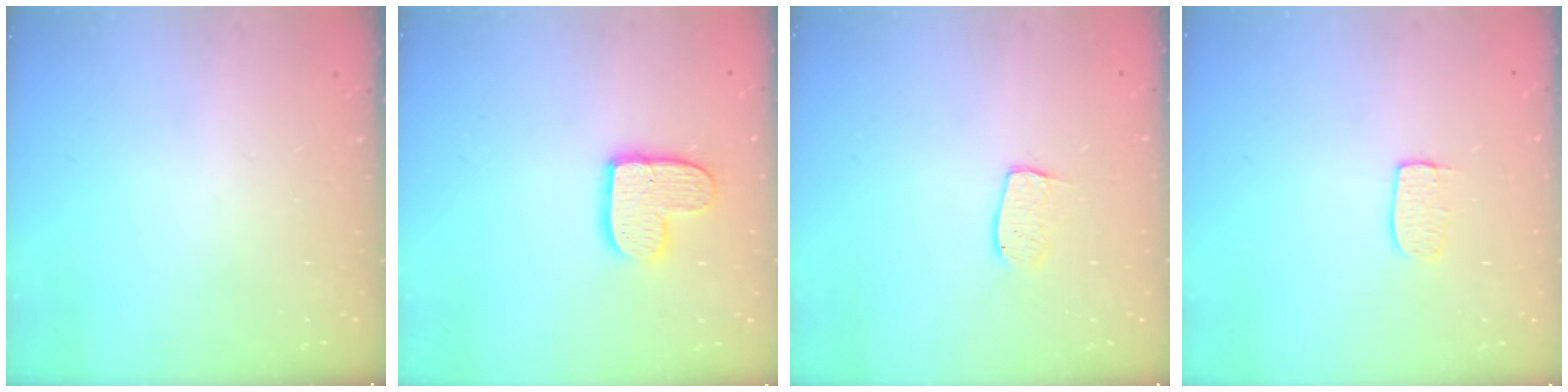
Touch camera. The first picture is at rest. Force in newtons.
{"total": 11.5, "press": 11.4, "slide": 1.0}
{"total": 6.6, "press": 6.5, "slide": 0.5}
{"total": 5.2, "press": 5.2, "slide": 0.3}